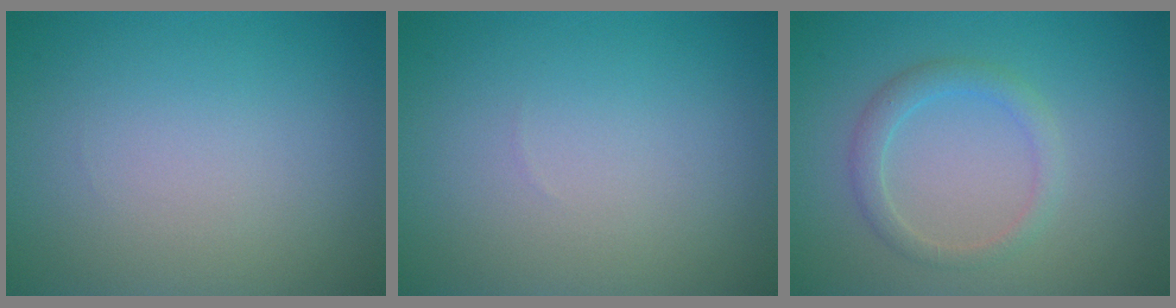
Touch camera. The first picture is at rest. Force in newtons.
{"total": 0.0}
{"total": 2.0, "press": 2.0, "slide": 0.3}